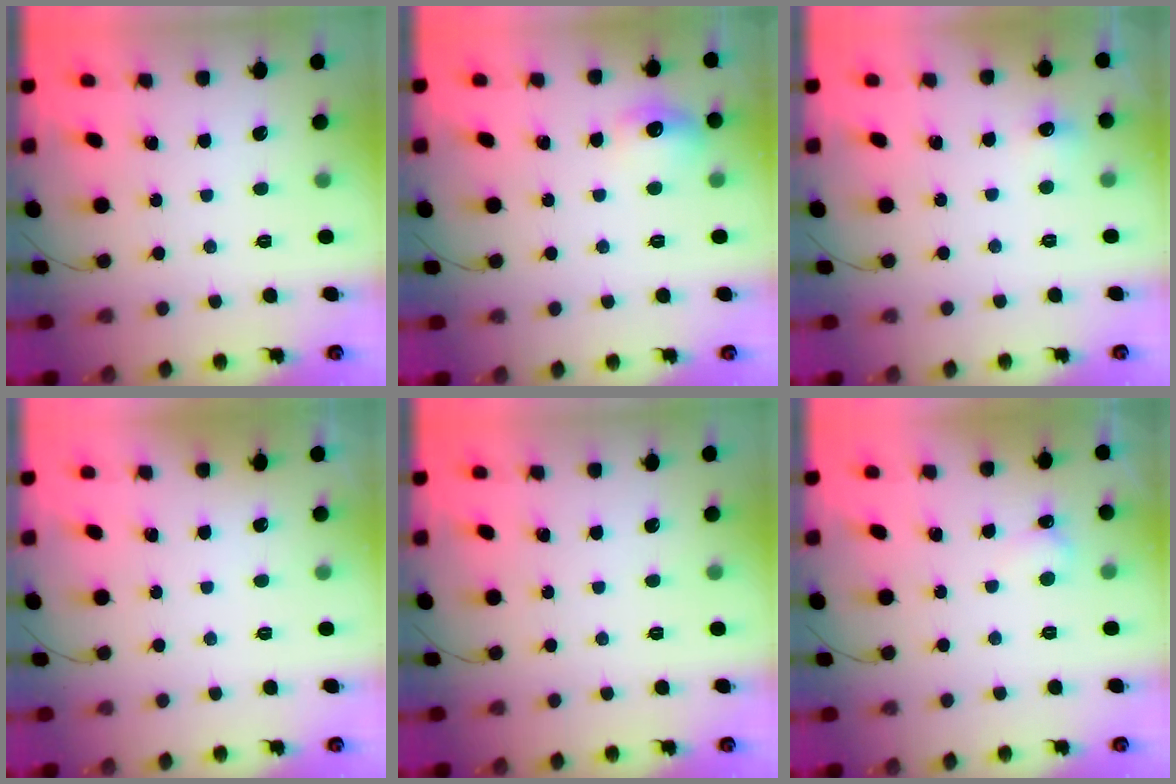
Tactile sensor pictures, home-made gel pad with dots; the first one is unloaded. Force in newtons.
{"total": 8.1, "press": 8.1, "slide": 0.5}
{"total": 4.8, "press": 4.6, "slide": 1.2}
{"total": 10.1, "press": 1.0, "slide": 10.0}
{"total": 0.0}
{"total": 3.8, "press": 3.6, "slide": 1.4}